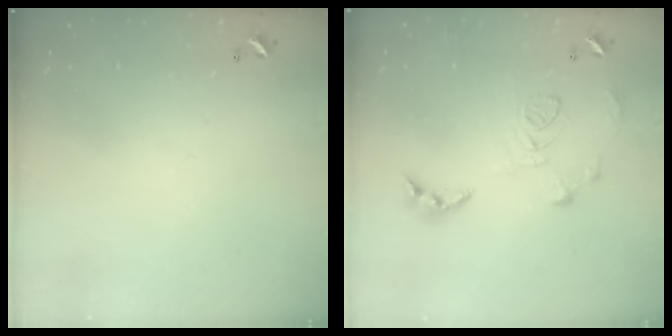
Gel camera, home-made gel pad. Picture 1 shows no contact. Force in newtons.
{"total": 11.4, "press": 11.3, "slide": 1.0}